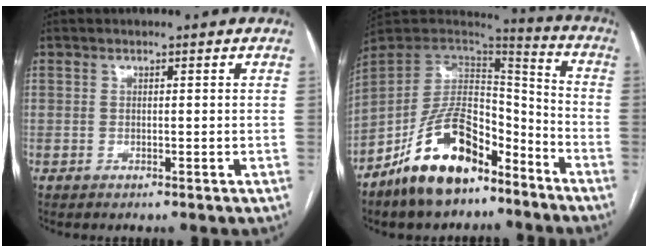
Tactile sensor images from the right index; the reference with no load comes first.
{"total": 17.1, "force": [-11.0, 7.5, 10.7], "torque": [-0.197, 0.021, -0.196]}